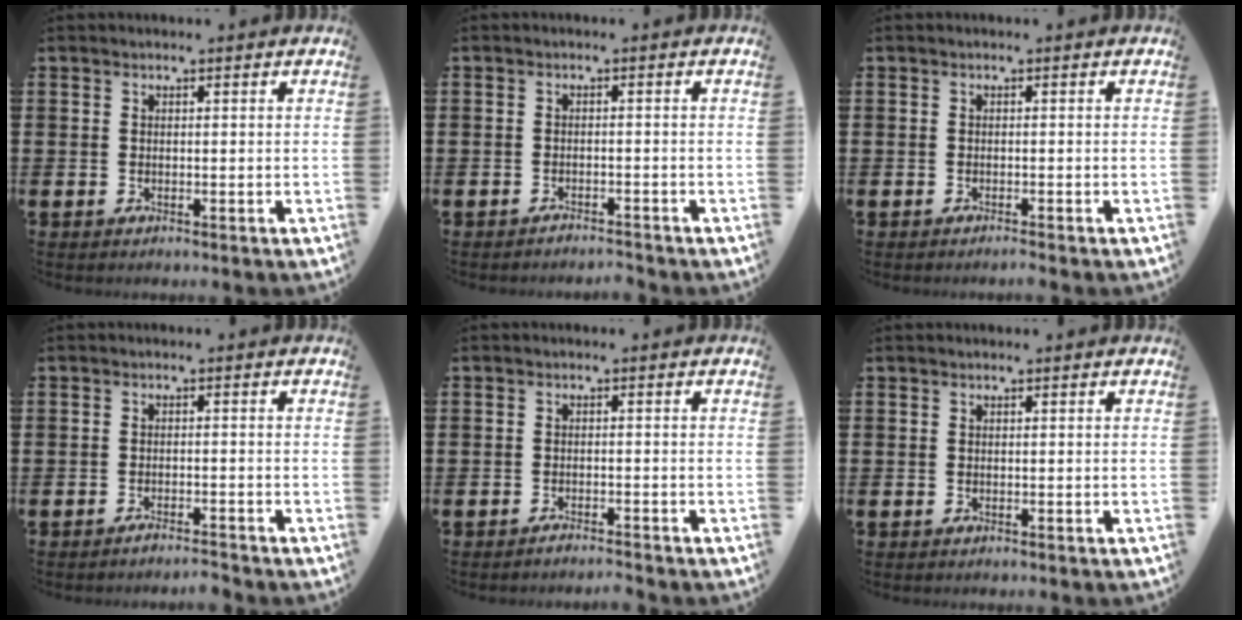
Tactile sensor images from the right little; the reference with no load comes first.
{"total": 1.4, "force": [-1.4, 0.0, 0.0], "torque": [-0.003, 0.003, -0.029]}
{"total": 0.5, "force": [-0.5, -0.1, 0.2], "torque": [-0.003, -0.004, -0.009]}
{"total": 1.6, "force": [-1.5, -0.1, 0.4], "torque": [-0.007, 0.001, -0.029]}
{"total": 1.1, "force": [-1.1, -0.1, 0.2], "torque": [-0.004, -0.001, -0.022]}
{"total": 0.0}